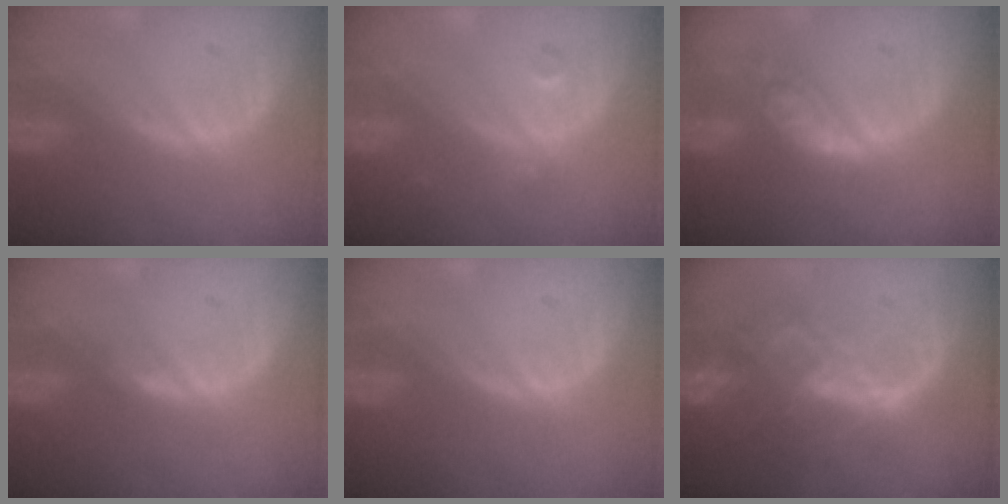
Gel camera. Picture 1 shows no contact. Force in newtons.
{"total": 1.5, "press": 1.5, "slide": 0.1}
{"total": 5.6, "press": 5.1, "slide": 2.4}
{"total": 0.8, "press": 0.8, "slide": 0.0}
{"total": 0.0}
{"total": 8.9, "press": 7.5, "slide": 4.7}